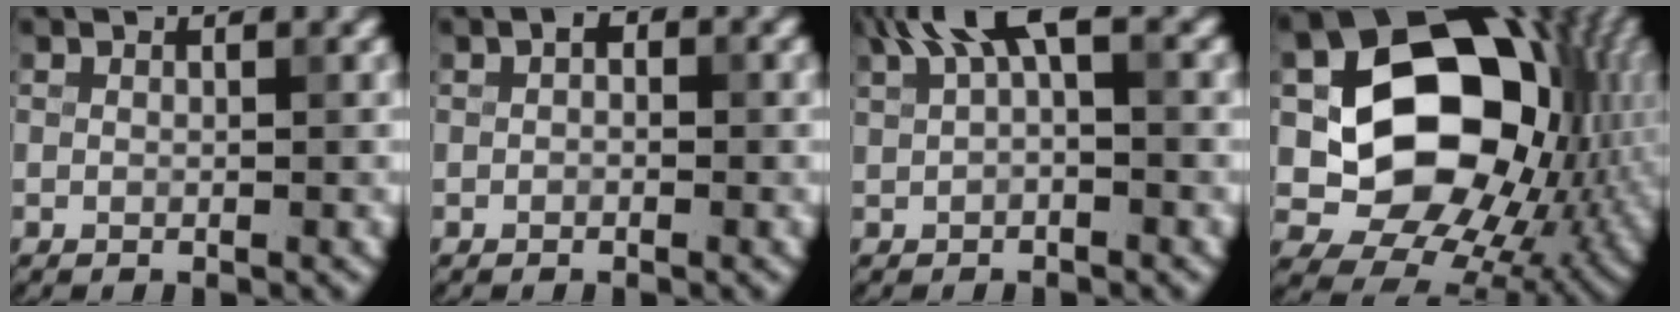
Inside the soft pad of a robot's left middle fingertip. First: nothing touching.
{"total": 0.9, "force": [0.0, 0.8, 0.5], "torque": [-0.009, 0.001, -0.003]}
{"total": 4.2, "force": [2.0, 1.5, 3.4], "torque": [-0.058, 0.009, 0.027]}
{"total": 16.6, "force": [1.7, 12.8, 10.4], "torque": [-0.158, -0.010, 0.040]}